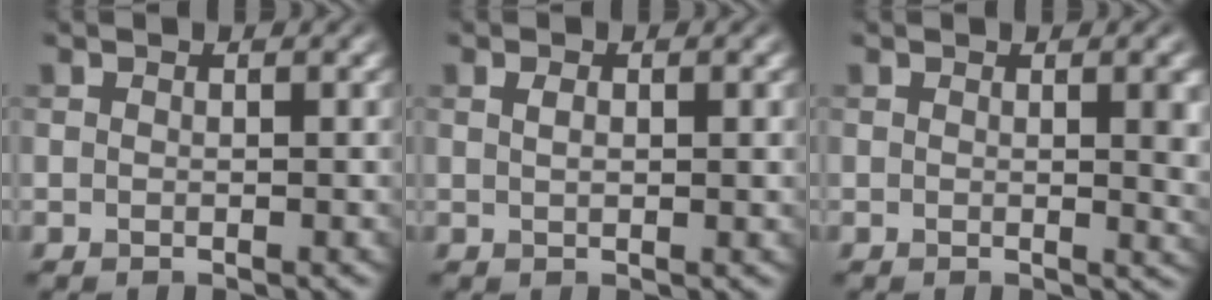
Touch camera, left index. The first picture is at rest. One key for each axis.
{"total": 1.4, "fx": 0.4, "fy": 0.6, "fz": 1.2, "tx": -0.020, "ty": -0.001, "tz": 0.009}
{"total": 3.2, "fx": 0.6, "fy": 1.0, "fz": 3.0, "tx": -0.028, "ty": 0.000, "tz": 0.008}